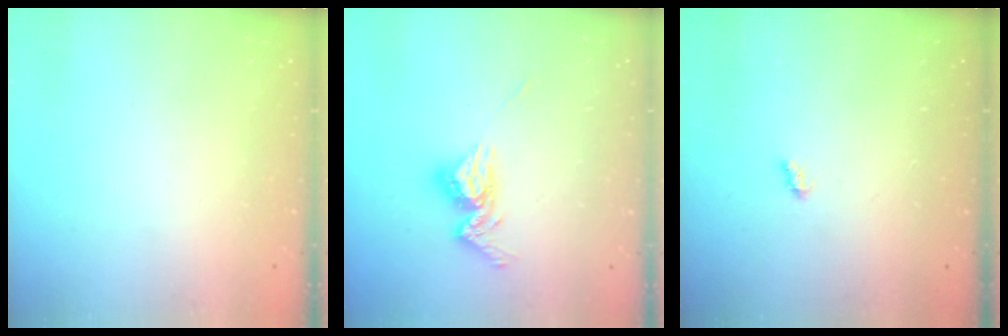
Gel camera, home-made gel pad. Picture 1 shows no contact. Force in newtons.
{"total": 10.6, "press": 10.6, "slide": 1.0}
{"total": 2.6, "press": 2.6, "slide": 0.4}